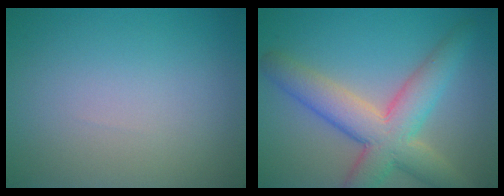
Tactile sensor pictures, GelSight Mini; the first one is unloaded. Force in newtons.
{"total": 7.5, "press": 7.5, "slide": 0.6}